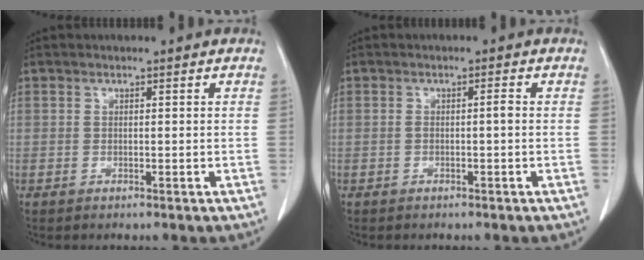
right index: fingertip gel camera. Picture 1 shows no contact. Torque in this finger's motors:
{"motor_torque": [0.08, 0.15, 0.02, 0.00]}